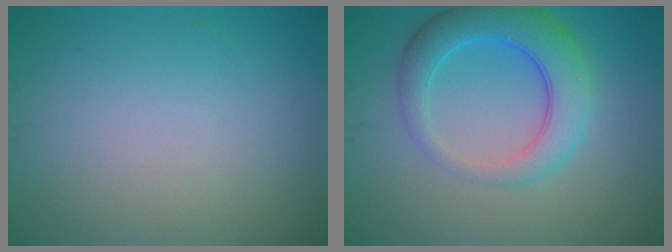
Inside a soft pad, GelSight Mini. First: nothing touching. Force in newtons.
{"total": 5.6, "press": 5.6, "slide": 0.2}